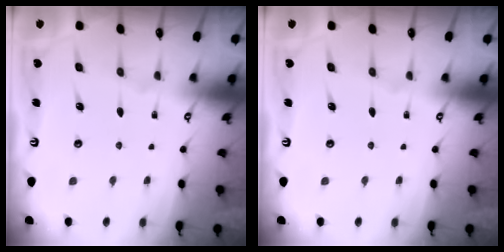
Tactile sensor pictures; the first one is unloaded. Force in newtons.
{"total": 0.0}